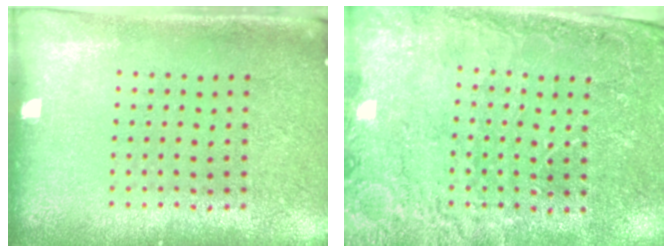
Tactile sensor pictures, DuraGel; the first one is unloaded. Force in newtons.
{"total": 2.8, "press": 2.7, "slide": 0.4}